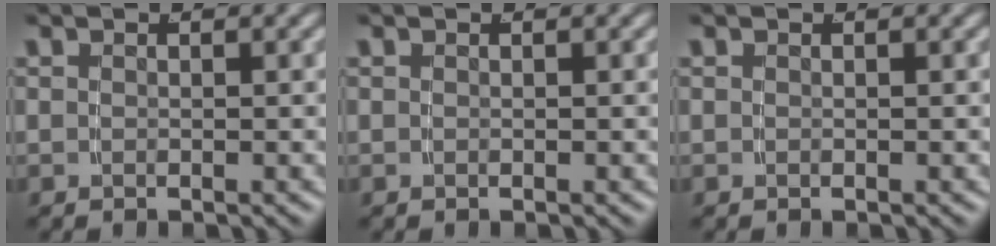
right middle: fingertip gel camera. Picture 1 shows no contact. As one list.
[{"total": 0.0}, {"total": 0.0}]